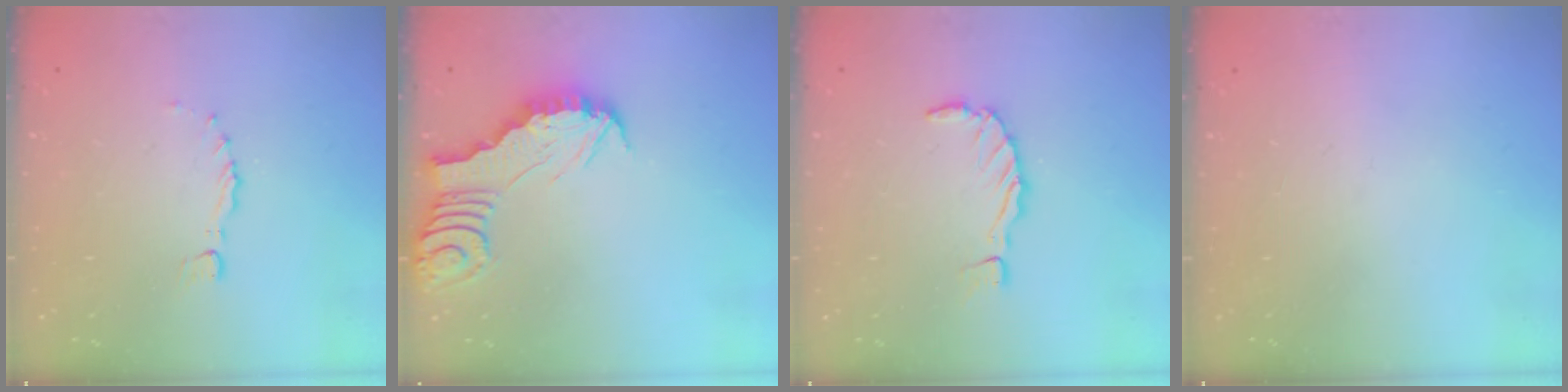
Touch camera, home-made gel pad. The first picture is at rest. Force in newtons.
{"total": 2.9, "press": 2.9, "slide": 0.3}
{"total": 1.5, "press": 1.4, "slide": 0.3}
{"total": 0.0}